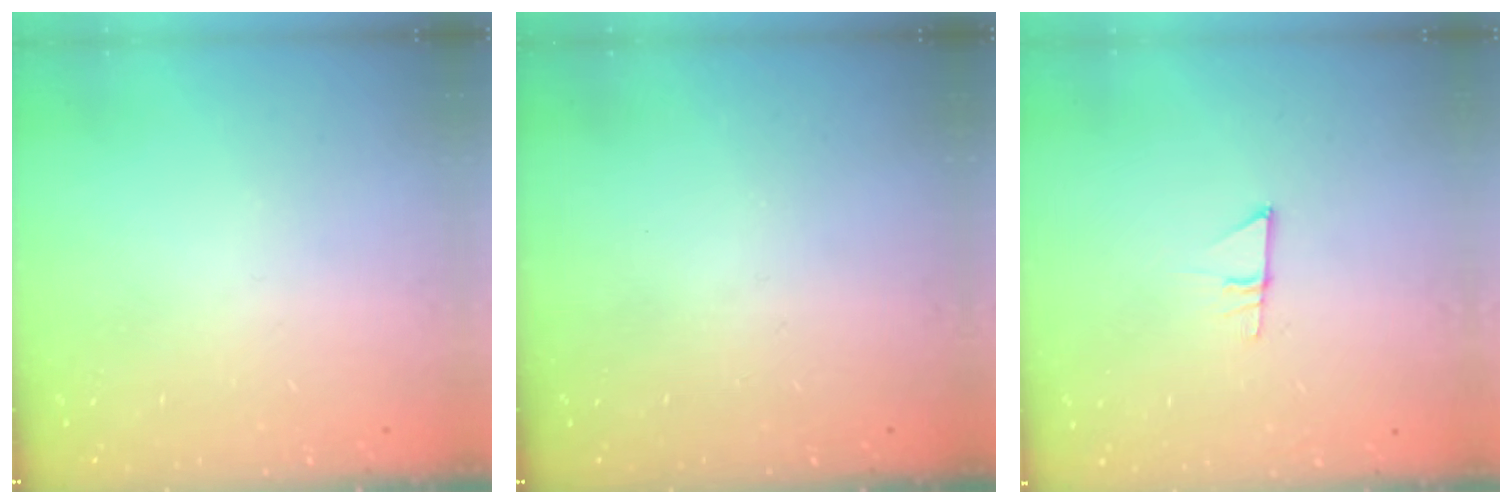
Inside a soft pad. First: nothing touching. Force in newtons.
{"total": 0.0}
{"total": 7.0, "press": 7.0, "slide": 0.5}